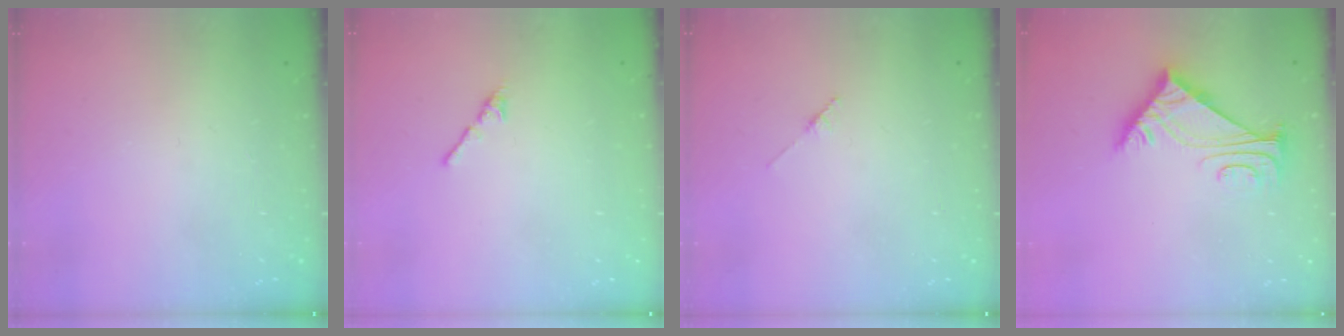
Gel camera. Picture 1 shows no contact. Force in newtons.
{"total": 2.7, "press": 2.7, "slide": 0.7}
{"total": 1.7, "press": 1.6, "slide": 0.2}
{"total": 7.6, "press": 7.6, "slide": 0.7}